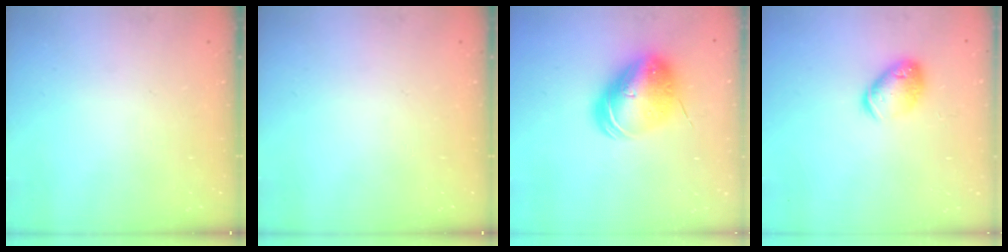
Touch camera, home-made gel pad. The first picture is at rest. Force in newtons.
{"total": 0.0}
{"total": 11.5, "press": 11.3, "slide": 2.0}
{"total": 9.3, "press": 9.1, "slide": 1.8}